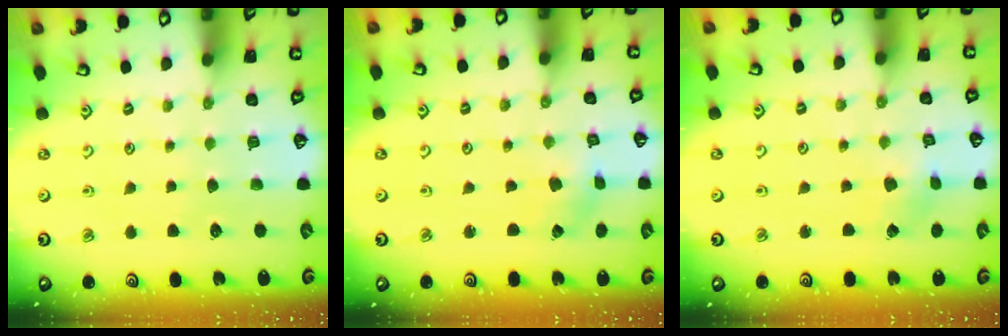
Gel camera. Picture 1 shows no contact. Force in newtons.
{"total": 0.5, "press": 0.5, "slide": 0.2}
{"total": 2.0, "press": 2.0, "slide": 0.3}